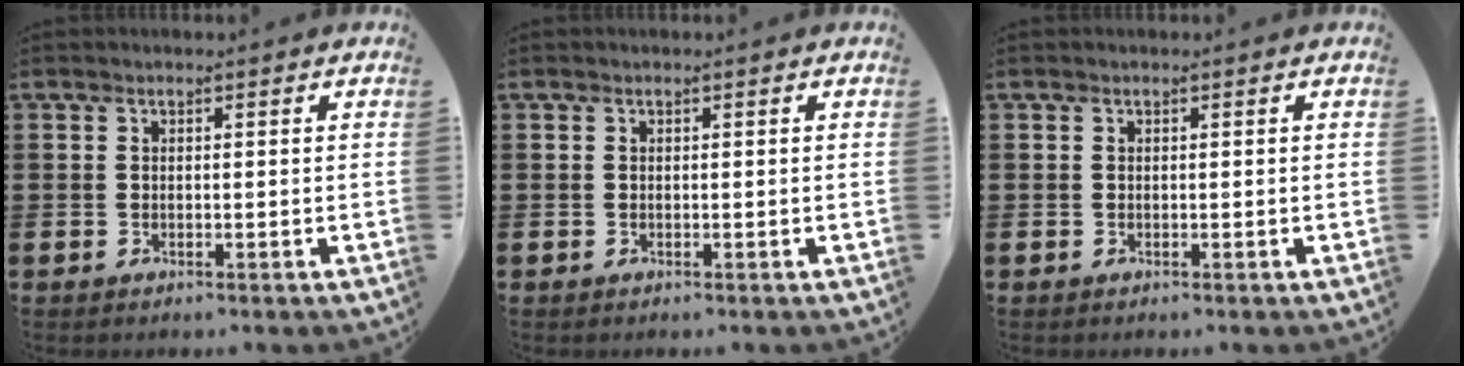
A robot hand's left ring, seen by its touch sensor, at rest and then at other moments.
{"total": 0.0}
{"total": 0.0}